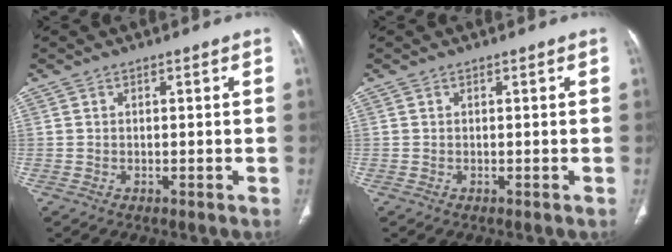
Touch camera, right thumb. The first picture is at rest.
{"total": 0.0}